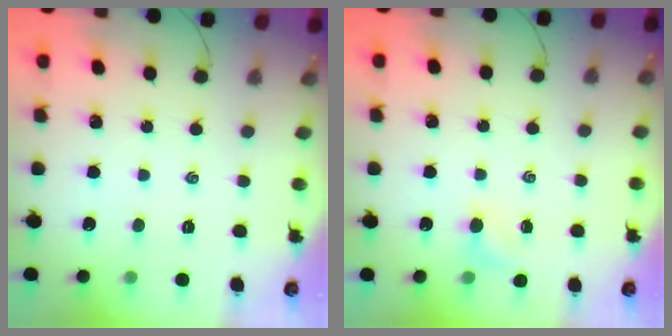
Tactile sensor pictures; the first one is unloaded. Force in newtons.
{"total": 2.9, "press": 2.7, "slide": 0.9}